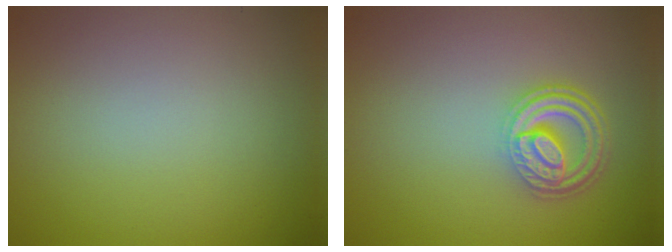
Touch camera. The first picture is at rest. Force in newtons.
{"total": 4.6, "press": 3.4, "slide": 3.1}